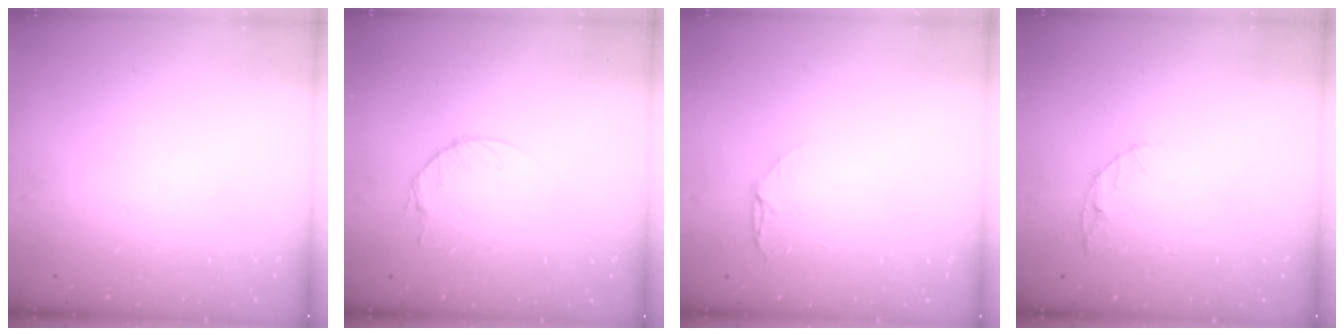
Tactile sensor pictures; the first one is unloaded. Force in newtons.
{"total": 4.6, "press": 4.6, "slide": 0.6}
{"total": 4.4, "press": 4.4, "slide": 0.5}
{"total": 5.0, "press": 5.0, "slide": 0.4}